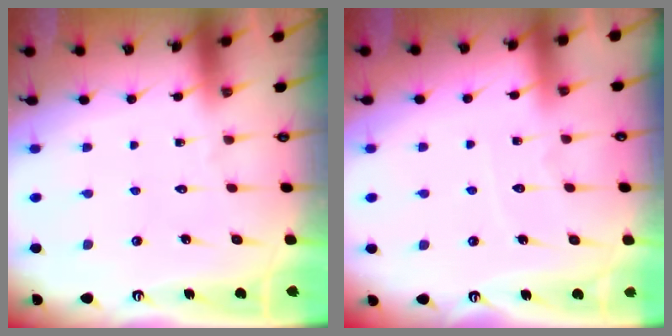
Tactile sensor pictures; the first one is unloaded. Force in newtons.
{"total": 4.0, "press": 4.0, "slide": 0.5}